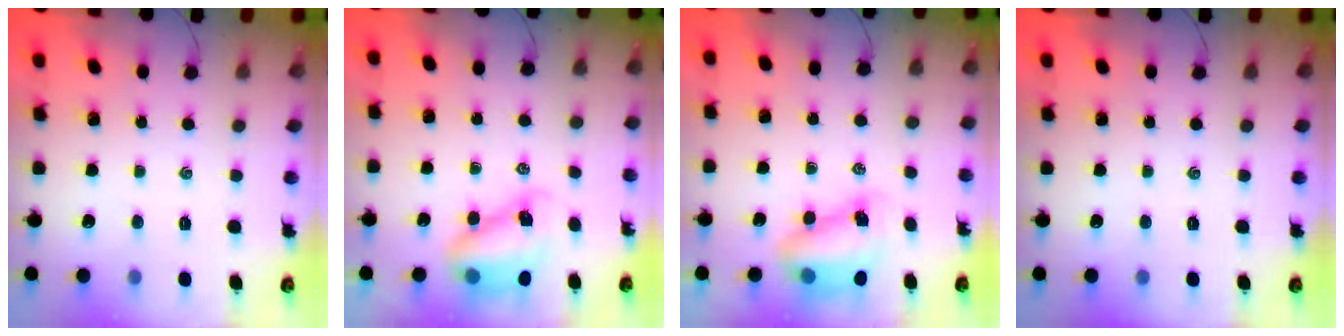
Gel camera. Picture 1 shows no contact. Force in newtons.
{"total": 8.2, "press": 8.1, "slide": 1.7}
{"total": 8.3, "press": 8.1, "slide": 1.9}
{"total": 0.0}